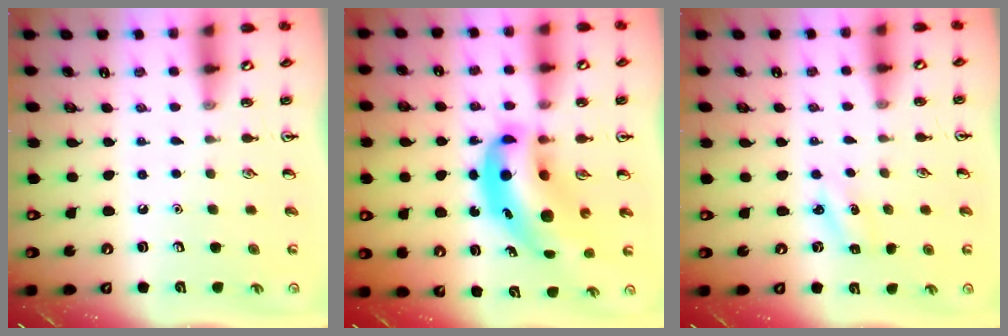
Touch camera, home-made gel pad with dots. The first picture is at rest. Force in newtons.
{"total": 12.8, "press": 12.2, "slide": 3.9}
{"total": 2.2, "press": 2.1, "slide": 0.8}